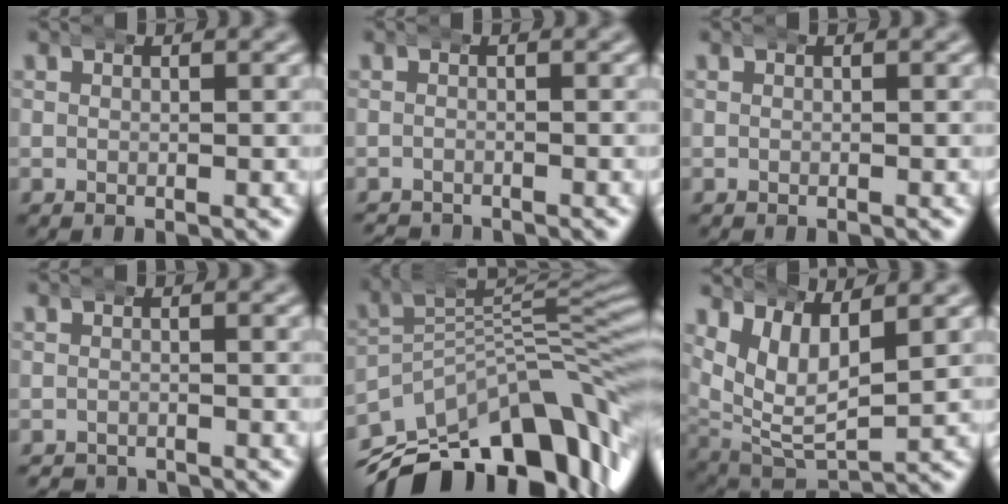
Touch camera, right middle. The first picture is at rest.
{"total": 2.2, "force": [-2.2, 0.2, -0.2], "torque": [0.002, -0.013, -0.033]}
{"total": 0.0}
{"total": 2.8, "force": [-2.8, 0.4, -0.2], "torque": [0.004, -0.014, -0.041]}
{"total": 15.2, "force": [-8.0, 7.9, 10.3], "torque": [-0.138, -0.031, -0.113]}
{"total": 8.8, "force": [2.7, 6.3, 5.6], "torque": [-0.133, -0.020, 0.048]}